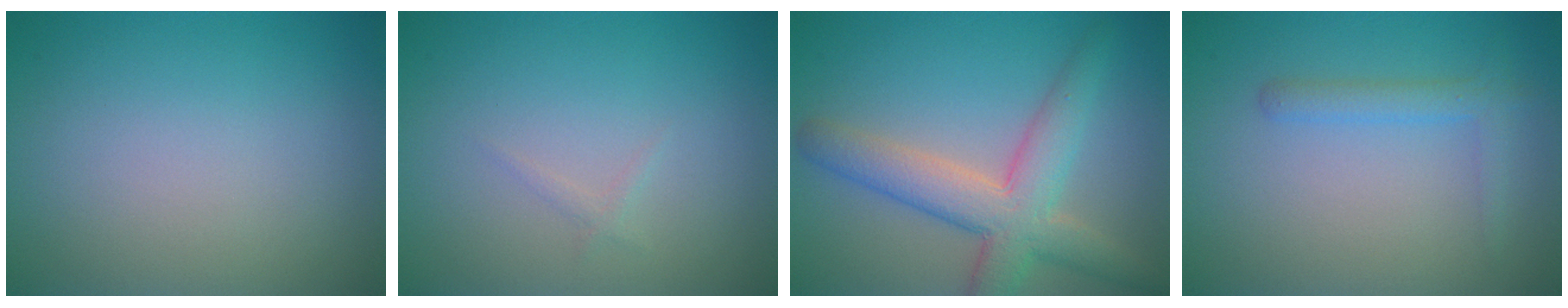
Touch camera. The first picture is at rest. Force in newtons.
{"total": 0.6, "press": 0.6, "slide": 0.1}
{"total": 6.0, "press": 6.0, "slide": 0.3}
{"total": 1.9, "press": 1.9, "slide": 0.1}